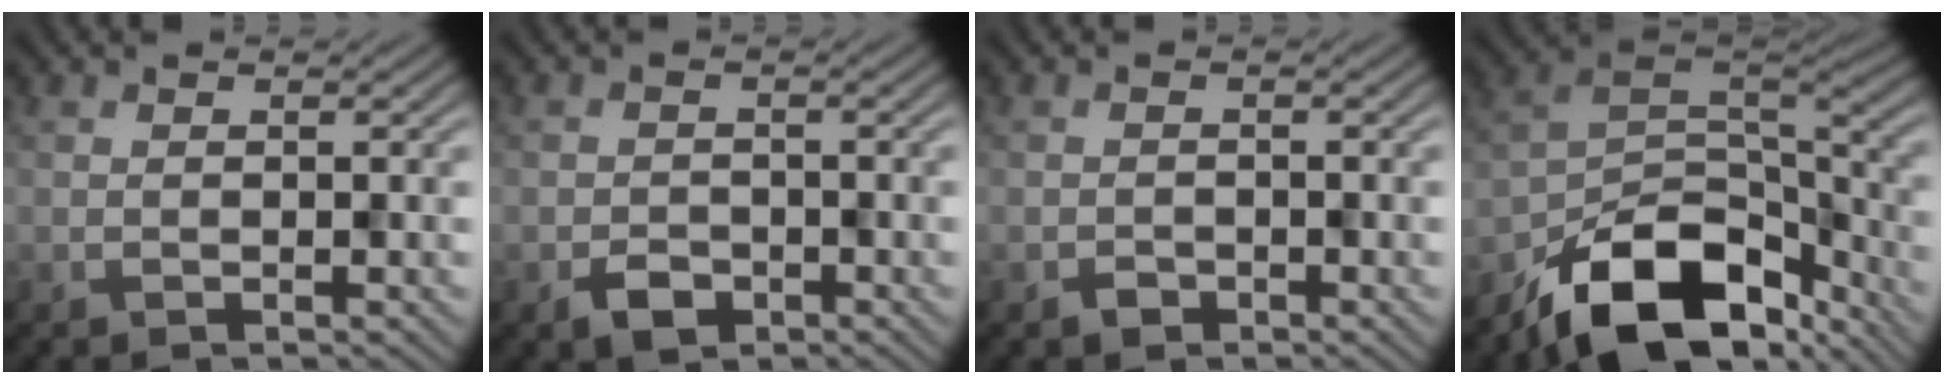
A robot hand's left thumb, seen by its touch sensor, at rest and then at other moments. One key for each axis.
{"total": 2.6, "fx": -1.5, "fy": 1.7, "fz": 1.2, "tx": -0.024, "ty": -0.002, "tz": -0.031}
{"total": 1.2, "fx": -0.8, "fy": 0.8, "fz": 0.3, "tx": -0.007, "ty": 0.000, "tz": -0.017}
{"total": 14.0, "fx": -9.7, "fy": 6.3, "fz": 7.9, "tx": -0.147, "ty": -0.015, "tz": -0.175}